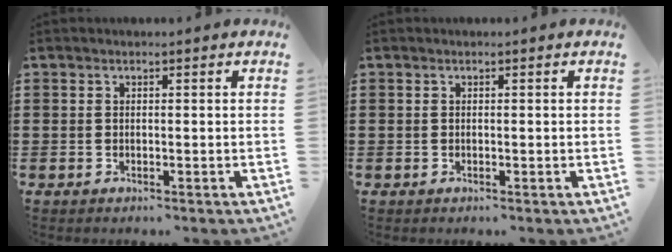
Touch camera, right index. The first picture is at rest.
{"total": 0.0}